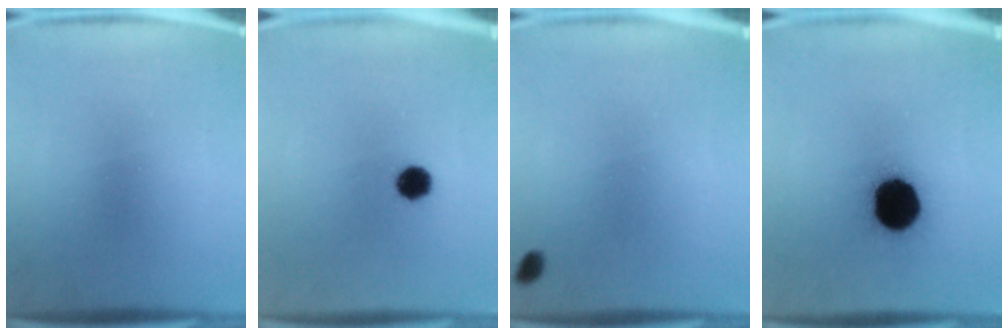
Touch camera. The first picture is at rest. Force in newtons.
{"total": 5.1}
{"total": 1.2}
{"total": 18.5}